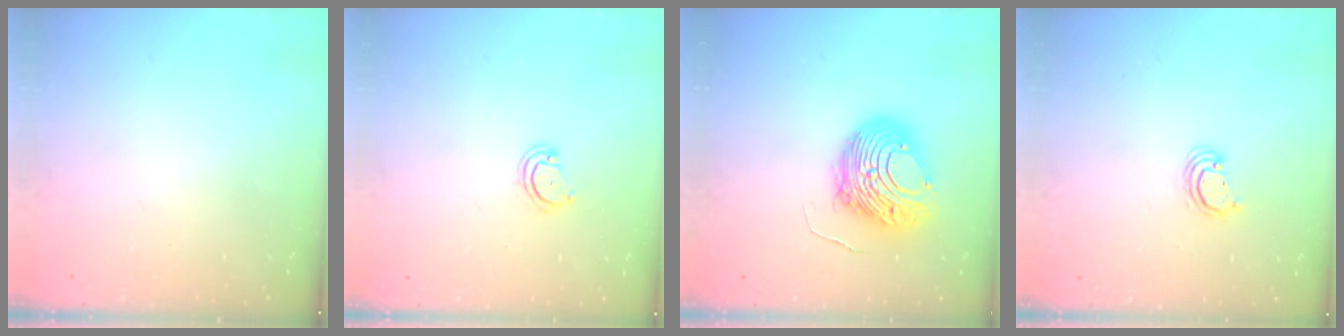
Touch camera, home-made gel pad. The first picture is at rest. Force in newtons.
{"total": 4.1, "press": 4.0, "slide": 0.4}
{"total": 10.9, "press": 10.8, "slide": 1.3}
{"total": 2.8, "press": 2.8, "slide": 0.2}